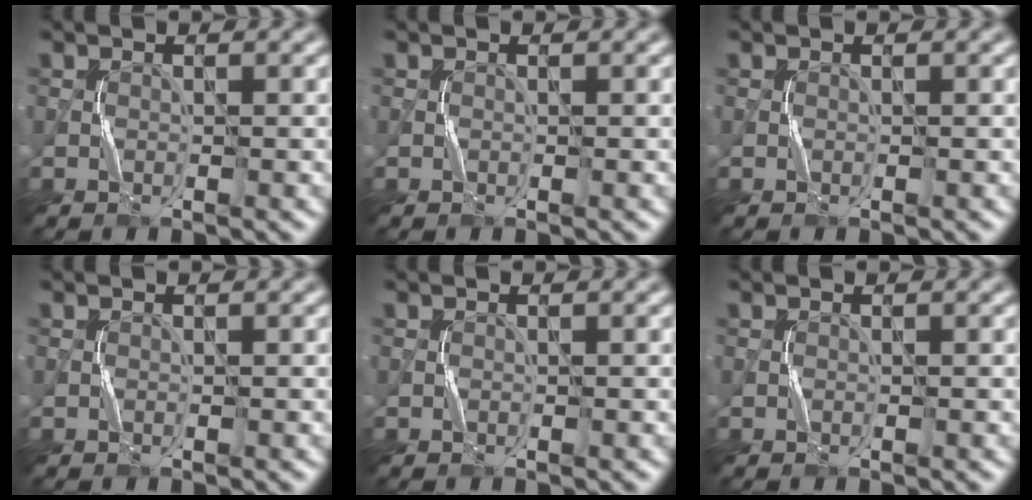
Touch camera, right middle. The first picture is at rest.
{"total": 0.0}
{"total": 0.0}
{"total": 0.0}
{"total": 0.0}
{"total": 0.0}